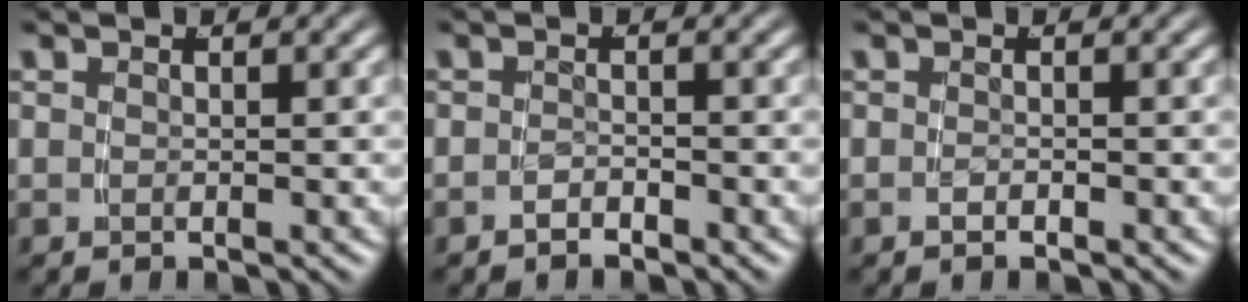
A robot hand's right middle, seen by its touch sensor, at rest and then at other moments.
{"total": 1.2, "force": [-1.2, 0.0, 0.1], "torque": [-0.003, -0.001, -0.020]}
{"total": 0.7, "force": [-0.6, -0.4, 0.1], "torque": [-0.006, -0.002, -0.009]}